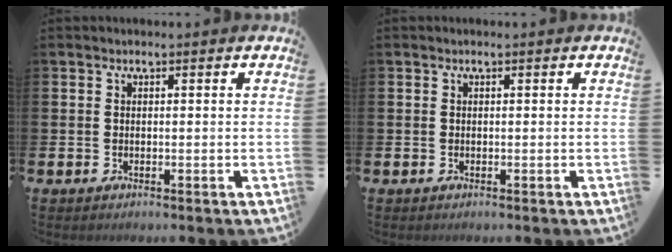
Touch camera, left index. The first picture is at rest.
{"total": 0.0}